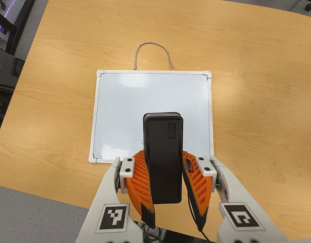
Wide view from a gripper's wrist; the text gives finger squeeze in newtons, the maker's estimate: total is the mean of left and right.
{"total": 7.9, "left": 6.9, "right": 8.8}